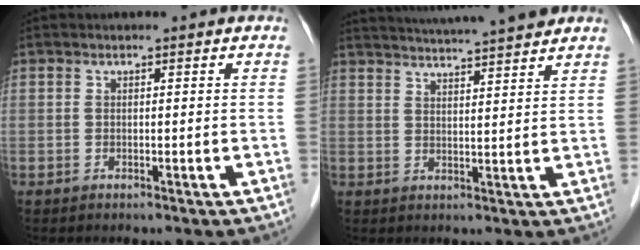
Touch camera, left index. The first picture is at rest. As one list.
[{"total": 14.0, "force": [12.7, 0.1, 6.0], "torque": [-0.102, 0.018, 0.173]}]